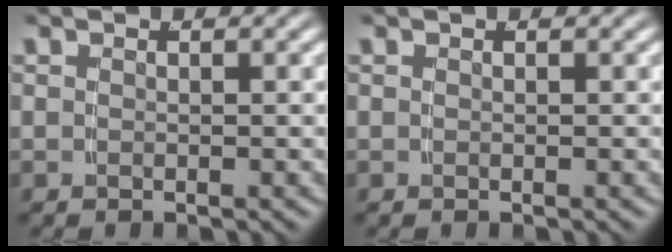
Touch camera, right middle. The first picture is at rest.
{"total": 0.0}